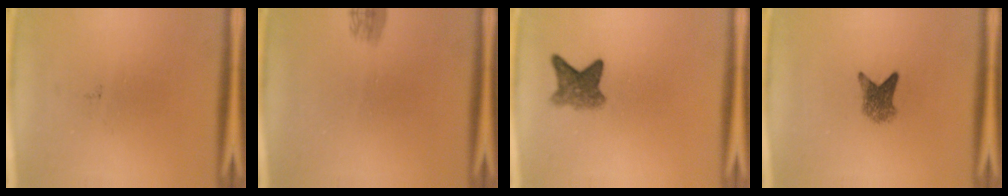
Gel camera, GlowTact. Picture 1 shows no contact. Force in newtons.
{"total": 1.6}
{"total": 4.1}
{"total": 3.3}